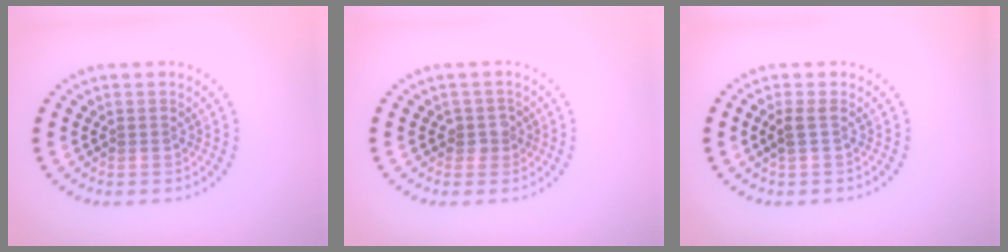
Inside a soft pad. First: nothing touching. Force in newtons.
{"total": 1.5, "press": 1.2, "slide": 0.9}
{"total": 1.1, "press": 0.9, "slide": 0.6}